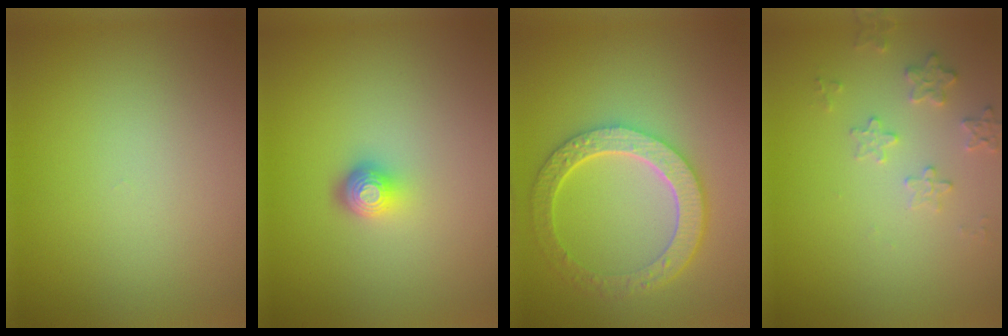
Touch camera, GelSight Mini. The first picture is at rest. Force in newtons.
{"total": 2.2, "press": 1.5, "slide": 1.6}
{"total": 6.1, "press": 4.6, "slide": 4.0}
{"total": 2.2, "press": 2.1, "slide": 0.4}